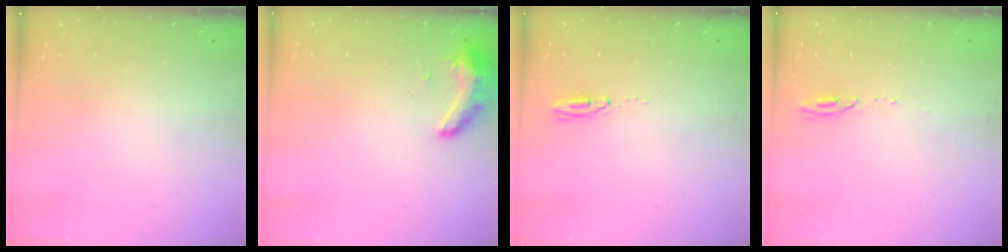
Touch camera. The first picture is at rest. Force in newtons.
{"total": 8.7, "press": 8.4, "slide": 2.3}
{"total": 4.0, "press": 3.8, "slide": 1.2}
{"total": 4.1, "press": 3.9, "slide": 1.4}